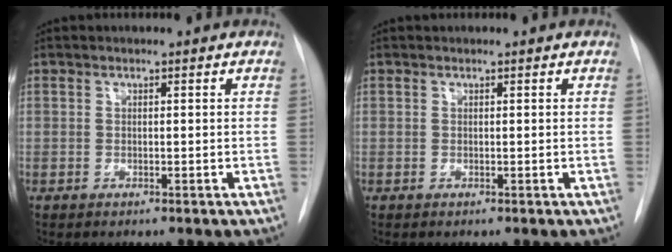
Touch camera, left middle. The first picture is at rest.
{"total": 0.0}